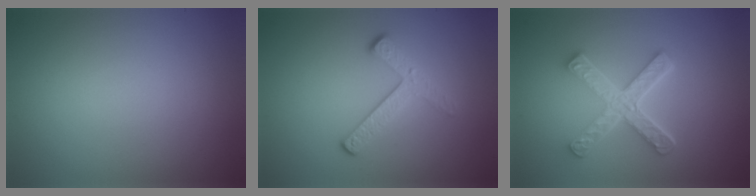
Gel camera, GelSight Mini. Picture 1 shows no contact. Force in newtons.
{"total": 3.2, "press": 2.4, "slide": 2.0}
{"total": 5.3, "press": 3.9, "slide": 3.6}